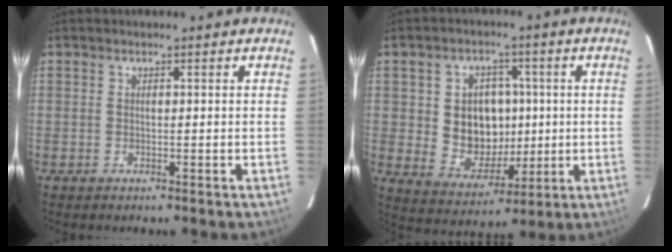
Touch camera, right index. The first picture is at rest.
{"total": 10.6, "force": [0.5, 9.1, 5.4], "torque": [-0.115, 0.012, 0.028]}